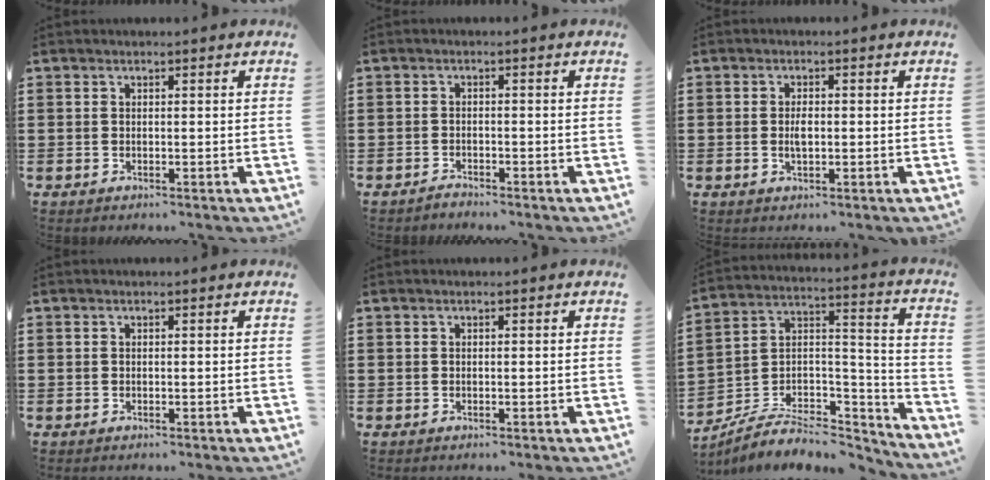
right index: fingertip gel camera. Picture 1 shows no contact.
{"total": 1.3, "force": [-1.2, 0.2, 0.1], "torque": [-0.006, 0.003, -0.027]}
{"total": 2.5, "force": [-0.1, 1.2, 2.3], "torque": [-0.043, 0.002, -0.002]}
{"total": 0.0}
{"total": 0.0}
{"total": 6.7, "force": [-5.1, 3.4, 2.5], "torque": [-0.050, 0.005, -0.098]}